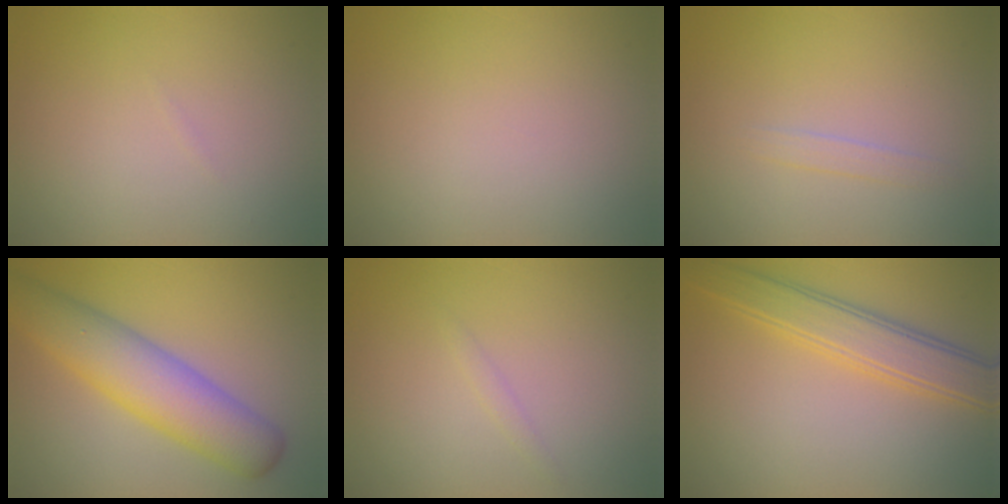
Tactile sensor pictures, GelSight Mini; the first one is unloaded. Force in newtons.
{"total": 0.0}
{"total": 0.9, "press": 0.9, "slide": 0.1}
{"total": 7.0, "press": 7.0, "slide": 0.2}
{"total": 0.6, "press": 0.6, "slide": 0.0}
{"total": 4.5, "press": 4.5, "slide": 0.1}